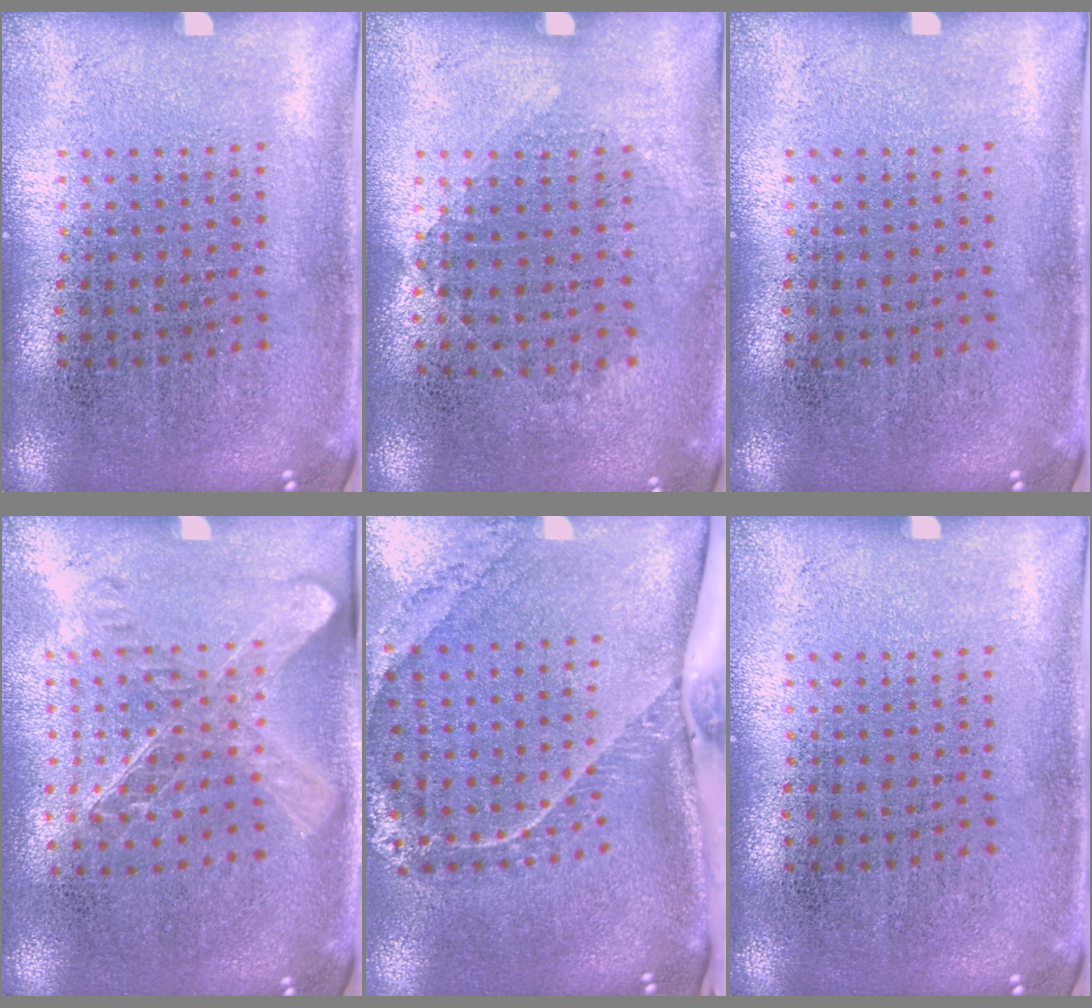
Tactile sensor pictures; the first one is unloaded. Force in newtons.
{"total": 0.9, "press": 0.8, "slide": 0.4}
{"total": 0.0}
{"total": 1.5, "press": 1.3, "slide": 0.7}
{"total": 2.4, "press": 1.7, "slide": 1.7}
{"total": 0.0}